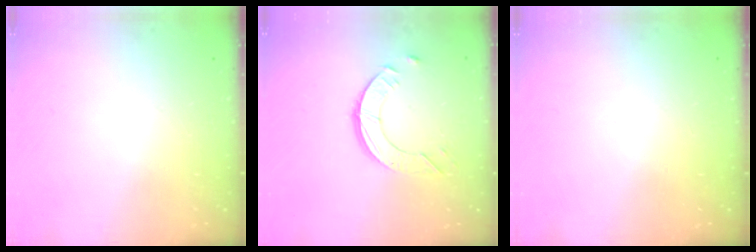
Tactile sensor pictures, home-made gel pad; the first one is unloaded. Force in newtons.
{"total": 6.9, "press": 6.9, "slide": 0.6}
{"total": 0.0}